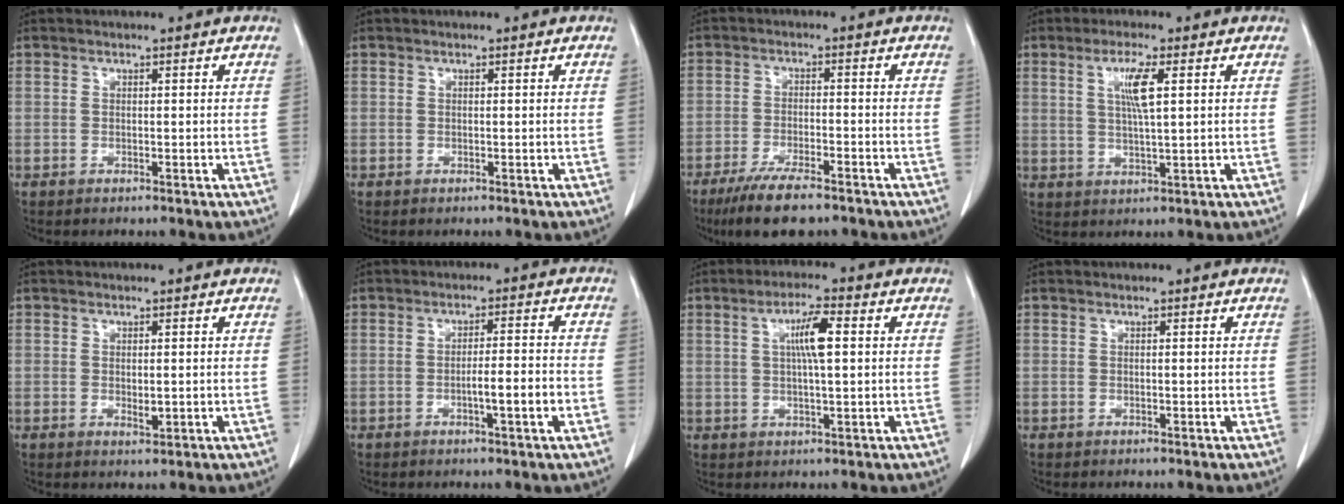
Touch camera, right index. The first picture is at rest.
{"total": 0.0}
{"total": 9.2, "force": [-7.1, 1.5, 5.7], "torque": [-0.098, -0.020, -0.115]}
{"total": 5.2, "force": [1.6, 0.2, 4.9], "torque": [-0.093, -0.001, 0.032]}
{"total": 1.4, "force": [-0.2, 0.6, 1.3], "torque": [-0.020, -0.004, 0.000]}
{"total": 4.6, "force": [-1.8, 0.1, 4.3], "torque": [-0.062, 0.001, -0.027]}
{"total": 5.6, "force": [1.2, 0.7, 5.4], "torque": [-0.098, 0.005, 0.022]}
{"total": 0.0}